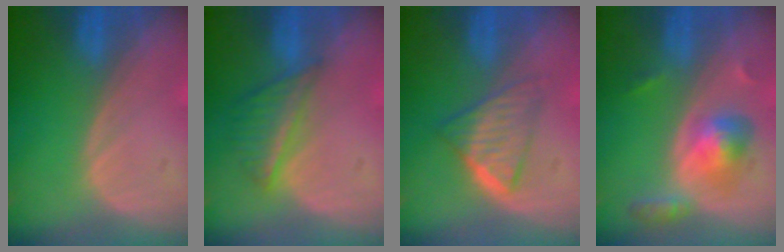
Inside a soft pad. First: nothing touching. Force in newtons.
{"total": 5.6, "press": 5.2, "slide": 2.1}
{"total": 6.4, "press": 5.4, "slide": 3.4}
{"total": 5.2, "press": 5.2, "slide": 0.4}